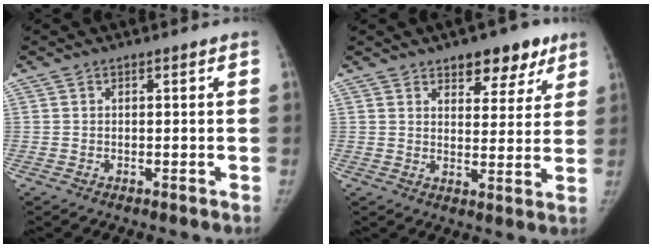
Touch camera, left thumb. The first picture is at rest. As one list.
[{"total": 9.7, "force": [6.3, 5.0, 5.4], "torque": [-0.025, -0.029, 0.084]}]